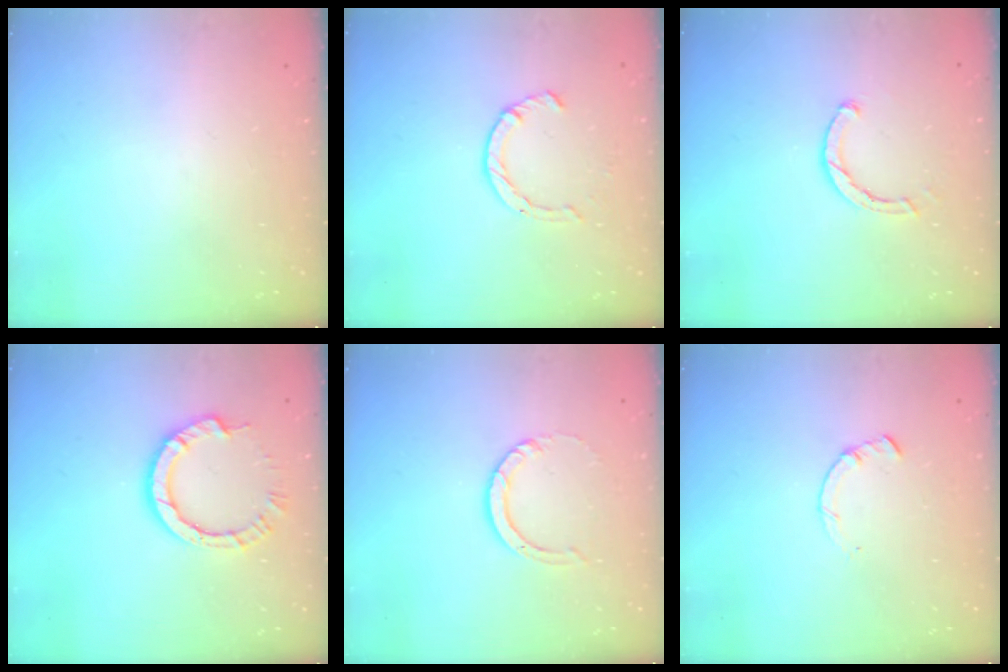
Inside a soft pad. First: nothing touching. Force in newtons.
{"total": 2.4, "press": 2.4, "slide": 0.2}
{"total": 2.4, "press": 2.4, "slide": 0.1}
{"total": 9.2, "press": 9.1, "slide": 0.8}
{"total": 4.7, "press": 4.7, "slide": 0.4}
{"total": 1.4, "press": 1.4, "slide": 0.2}